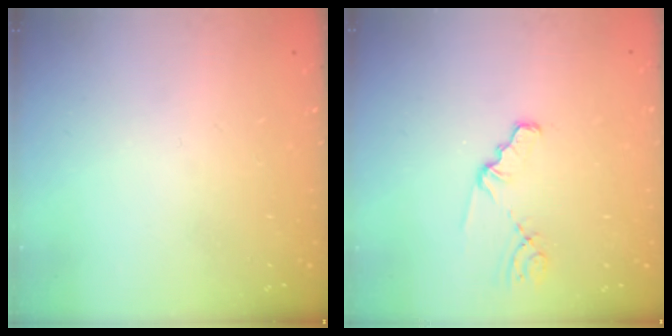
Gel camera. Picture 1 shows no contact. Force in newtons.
{"total": 1.8, "press": 1.8, "slide": 0.2}